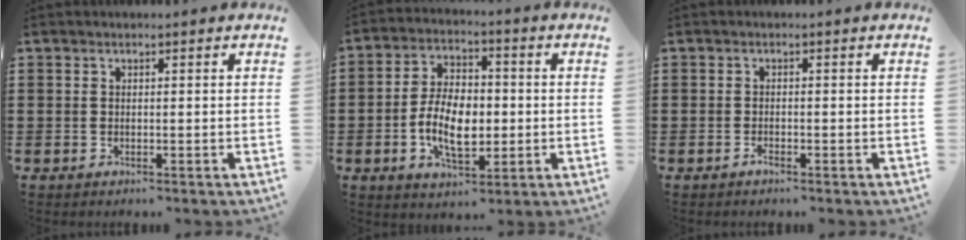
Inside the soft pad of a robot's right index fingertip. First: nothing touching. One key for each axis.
{"total": 8.9, "fx": -1.4, "fy": 5.1, "fz": 7.2, "tx": -0.147, "ty": 0.004, "tz": -0.031}
{"total": 0.8, "fx": -0.7, "fy": 0.1, "fz": 0.4, "tx": -0.011, "ty": -0.004, "tz": -0.012}